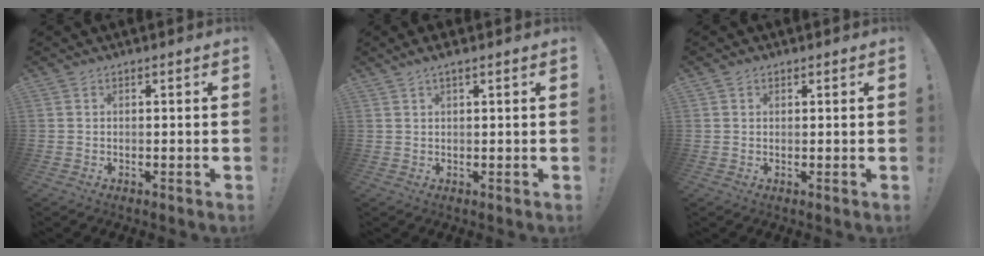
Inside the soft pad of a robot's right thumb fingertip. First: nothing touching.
{"total": 2.2, "force": [1.5, 0.0, 1.6], "torque": [-0.037, -0.005, 0.026]}
{"total": 1.0, "force": [0.7, 0.7, 0.2], "torque": [0.000, -0.002, 0.013]}